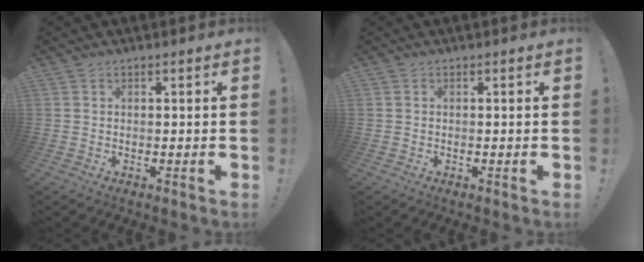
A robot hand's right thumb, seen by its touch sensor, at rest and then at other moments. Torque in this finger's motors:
{"motor_torque": [0.07, 0.00, -0.17, 0.07, 0.05]}